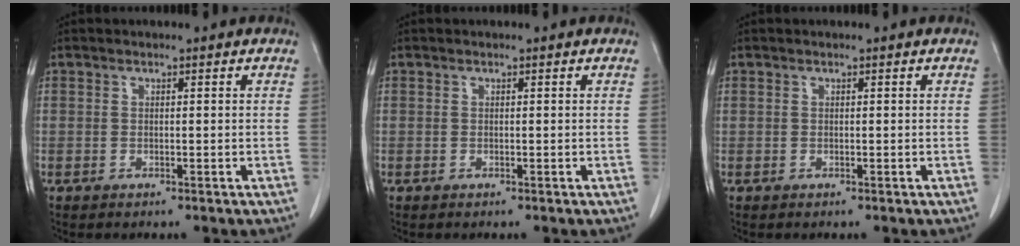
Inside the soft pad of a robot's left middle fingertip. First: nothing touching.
{"total": 0.0}
{"total": 0.0}